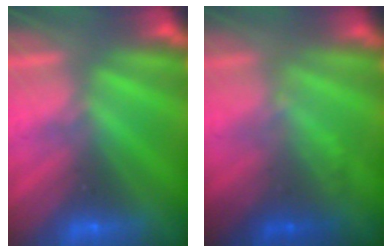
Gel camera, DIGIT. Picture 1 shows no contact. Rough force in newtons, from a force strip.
{"total": 2.0}